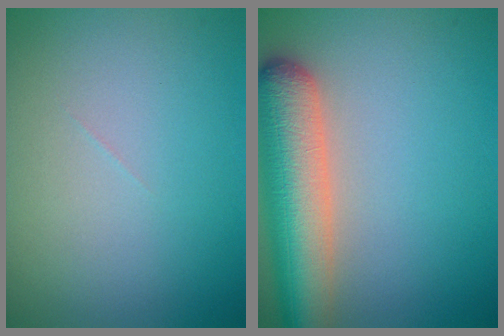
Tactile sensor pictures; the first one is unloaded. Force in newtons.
{"total": 7.5, "press": 7.5, "slide": 0.6}